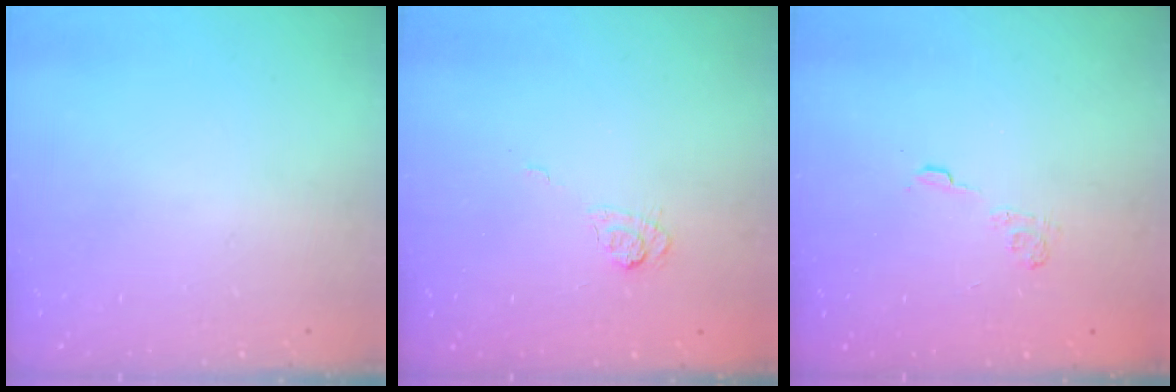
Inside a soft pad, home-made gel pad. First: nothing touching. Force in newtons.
{"total": 3.3, "press": 2.9, "slide": 1.6}
{"total": 2.9, "press": 2.4, "slide": 1.5}